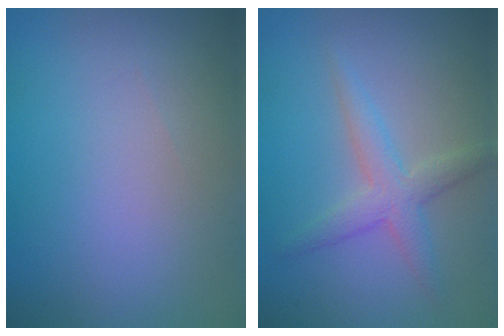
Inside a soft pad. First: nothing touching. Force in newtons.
{"total": 2.9, "press": 2.9, "slide": 0.1}